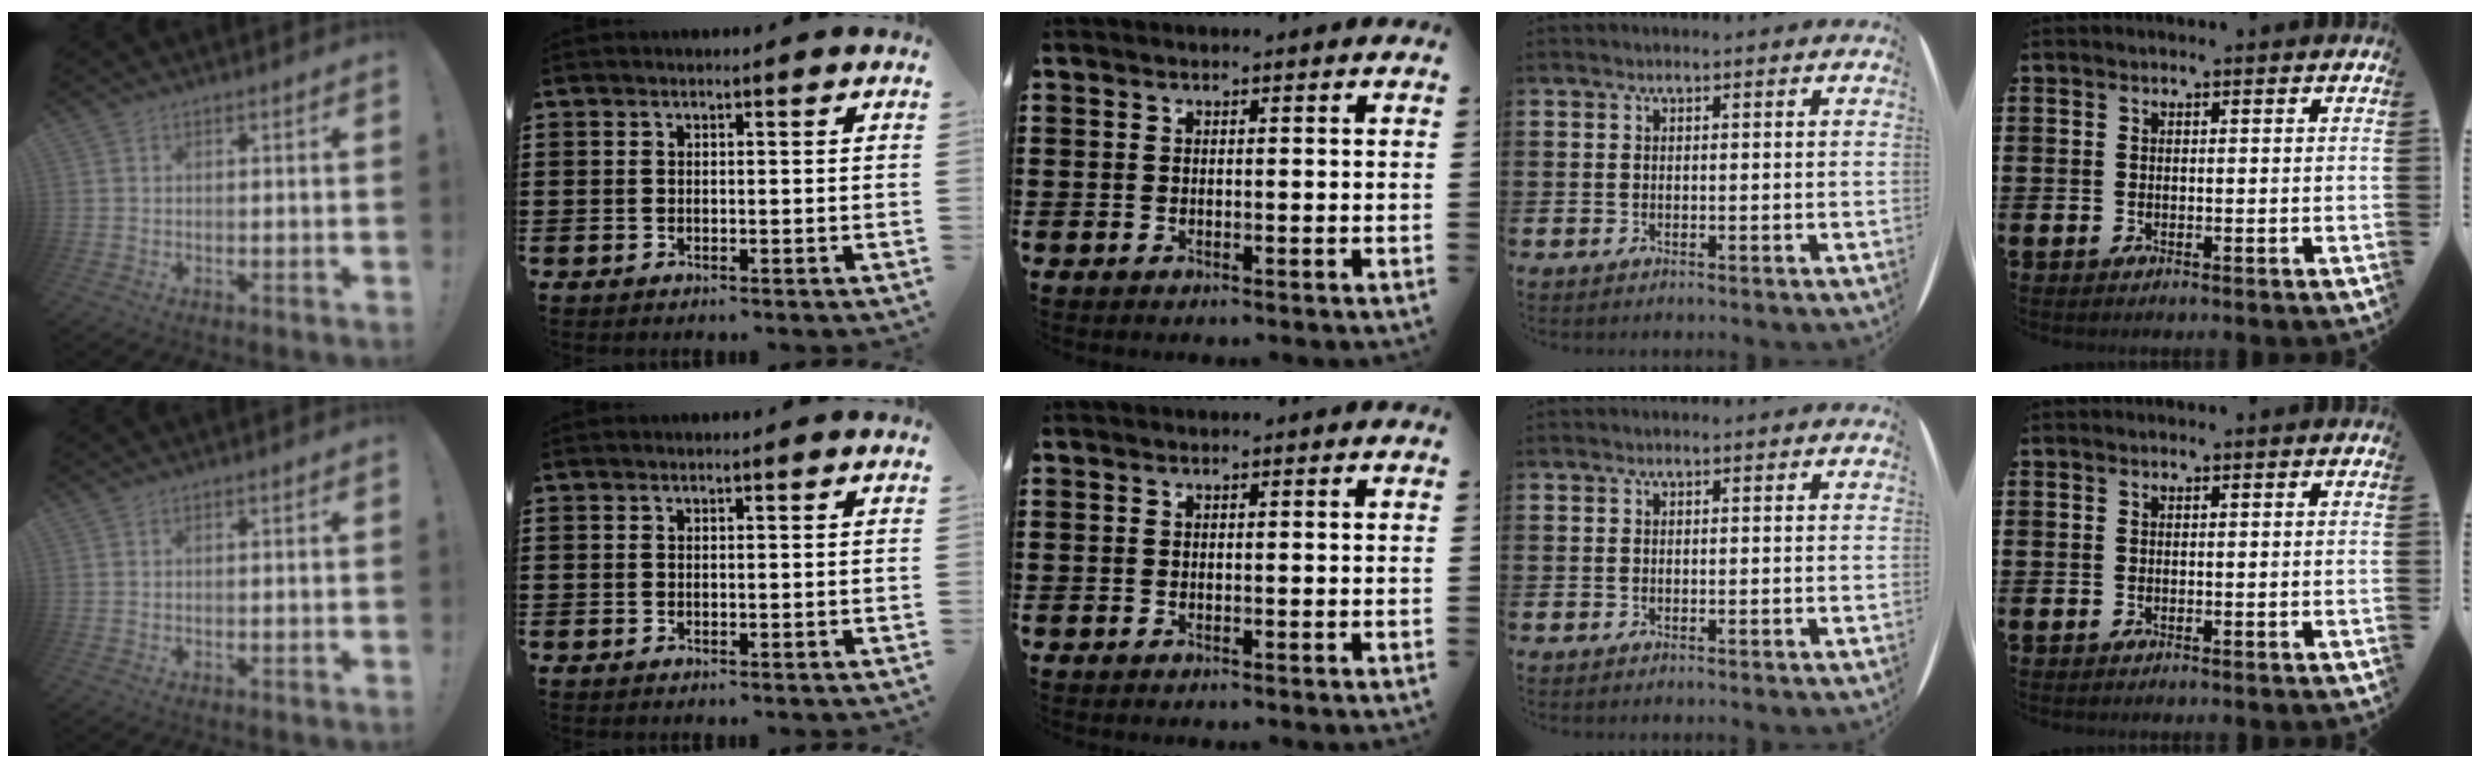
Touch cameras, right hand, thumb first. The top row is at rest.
{}